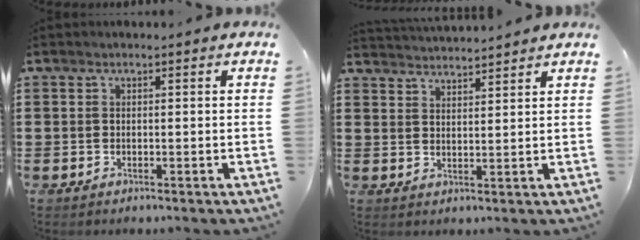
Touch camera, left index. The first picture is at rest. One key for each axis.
{"total": 2.9, "fx": 2.9, "fy": -0.4, "fz": -0.3, "tx": -0.004, "ty": -0.013, "tz": 0.053}